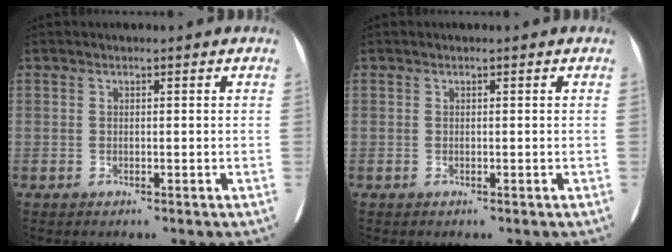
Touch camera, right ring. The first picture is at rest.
{"total": 0.0}